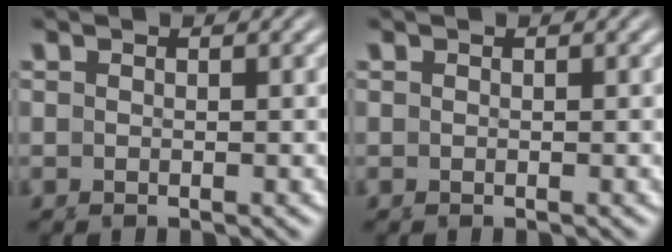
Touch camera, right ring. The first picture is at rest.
{"total": 0.0}